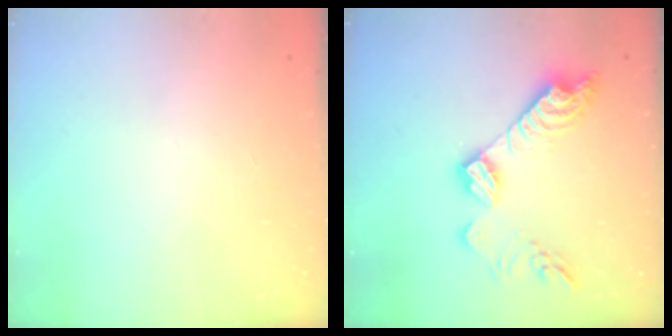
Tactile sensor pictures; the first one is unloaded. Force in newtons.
{"total": 16.2, "press": 16.2, "slide": 1.2}